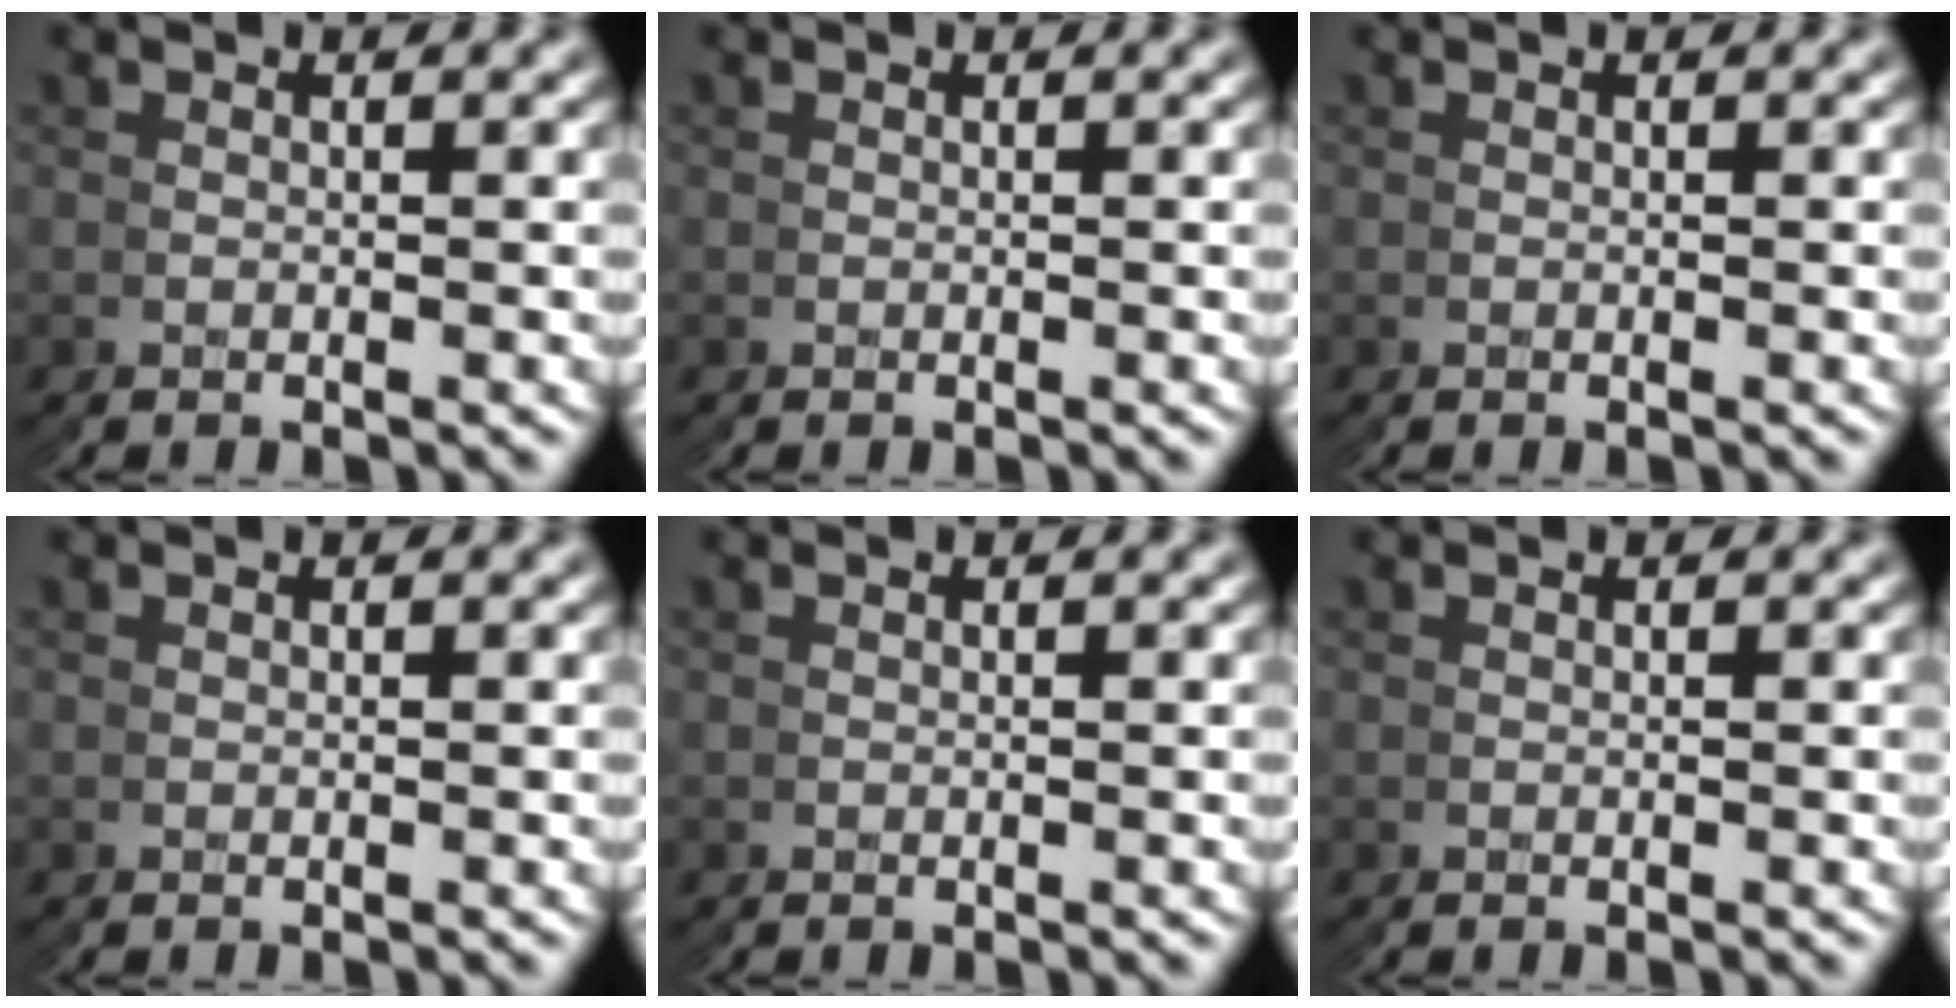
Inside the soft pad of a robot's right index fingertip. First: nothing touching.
{"total": 0.0}
{"total": 0.0}
{"total": 0.0}
{"total": 0.0}
{"total": 0.0}